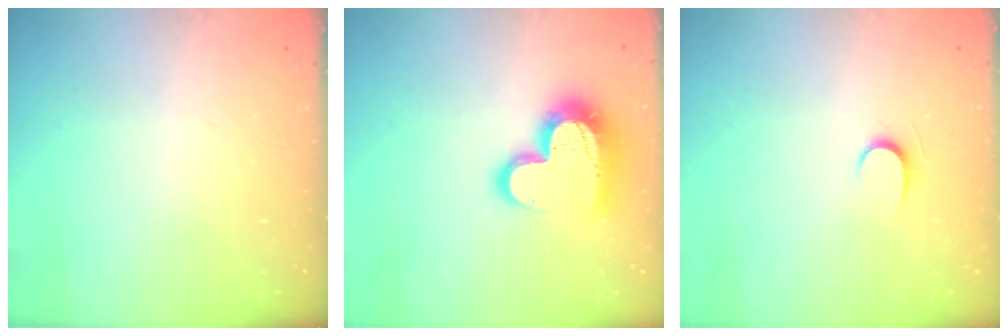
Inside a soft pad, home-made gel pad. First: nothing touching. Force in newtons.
{"total": 17.7, "press": 17.7, "slide": 1.5}
{"total": 4.9, "press": 4.8, "slide": 0.5}